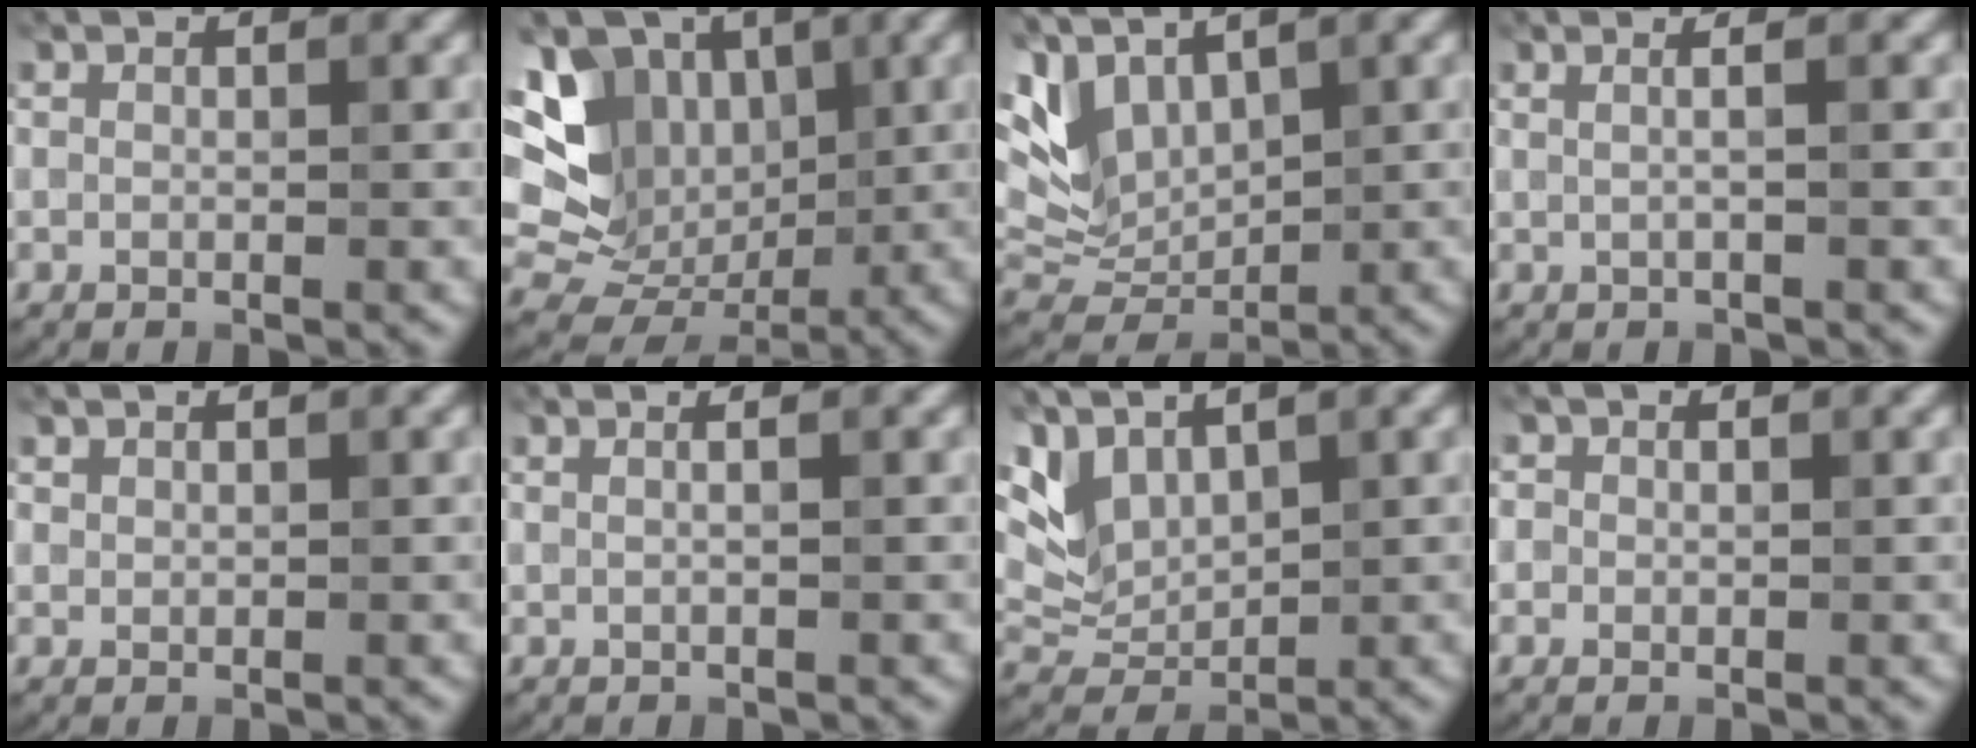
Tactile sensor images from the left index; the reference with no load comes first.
{"total": 15.0, "force": [3.5, 11.8, 8.7], "torque": [-0.175, 0.029, 0.055]}
{"total": 5.4, "force": [2.4, 3.1, 3.7], "torque": [-0.084, -0.003, 0.048]}
{"total": 2.3, "force": [0.6, 1.0, 2.0], "torque": [-0.013, 0.001, -0.017]}
{"total": 0.6, "force": [0.5, 0.3, 0.0], "torque": [0.002, -0.002, 0.013]}
{"total": 1.7, "force": [0.5, 0.8, 1.3], "torque": [0.000, -0.002, -0.013]}
{"total": 4.1, "force": [2.5, 2.2, 2.5], "torque": [-0.059, -0.002, 0.052]}
{"total": 0.8, "force": [0.1, 0.8, 0.0], "torque": [0.006, -0.004, -0.003]}